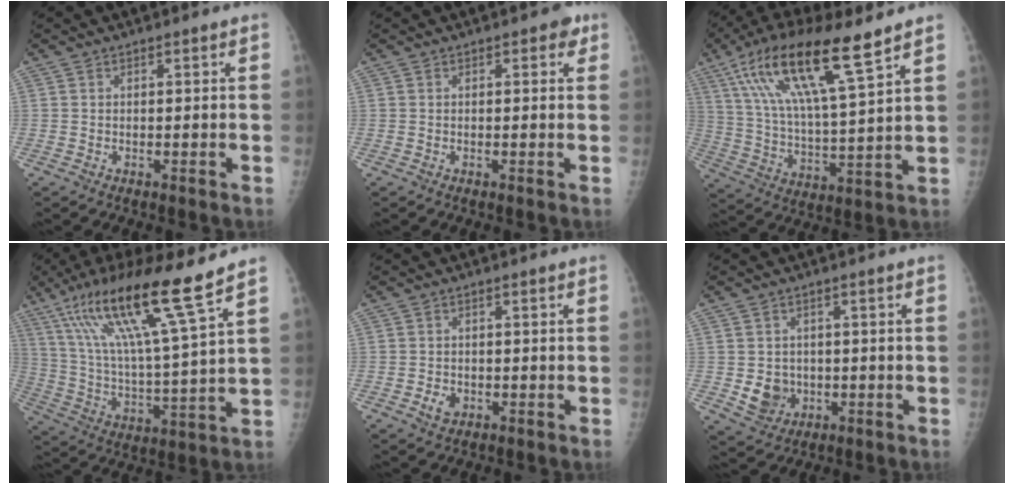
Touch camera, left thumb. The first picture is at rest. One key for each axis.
{"total": 1.9, "fx": 0.8, "fy": 1.2, "fz": 1.2, "tx": 0.002, "ty": 0.002, "tz": 0.004}
{"total": 19.1, "fx": 11.1, "fy": 3.5, "fz": 15.2, "tx": -0.286, "ty": -0.027, "tz": 0.208}
{"total": 19.3, "fx": 12.4, "fy": 0.5, "fz": 14.8, "tx": -0.261, "ty": -0.049, "tz": 0.223}
{"total": 2.5, "fx": -0.9, "fy": 2.0, "fz": 1.3, "tx": -0.017, "ty": 0.002, "tz": -0.010}
{"total": 5.7, "fx": -0.7, "fy": 5.1, "fz": 2.5, "tx": -0.018, "ty": 0.003, "tz": -0.001}